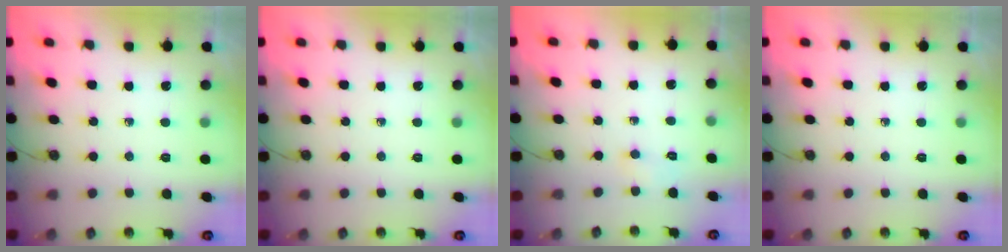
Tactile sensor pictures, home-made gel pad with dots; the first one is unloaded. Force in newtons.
{"total": 0.0}
{"total": 4.6, "press": 2.1, "slide": 4.1}
{"total": 0.0}